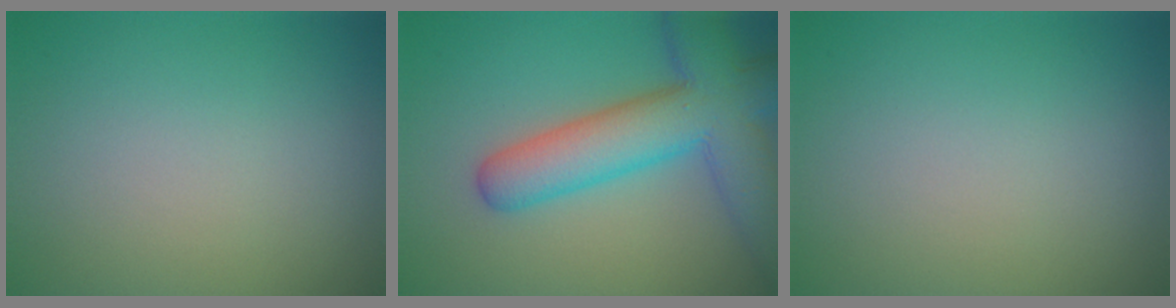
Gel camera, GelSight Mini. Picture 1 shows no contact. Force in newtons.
{"total": 9.0, "press": 9.0, "slide": 0.3}
{"total": 0.0}